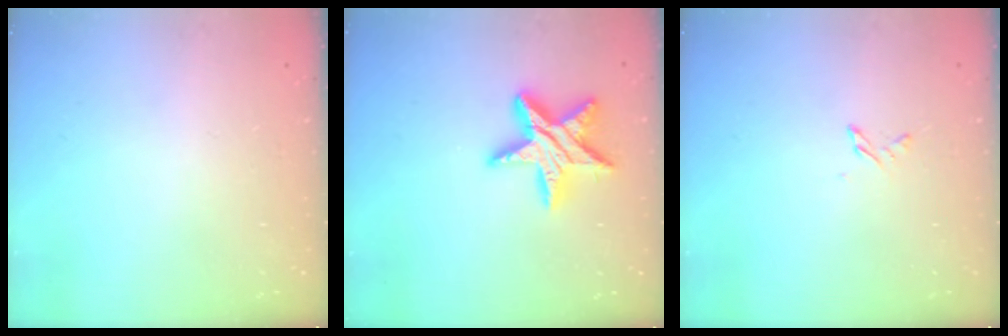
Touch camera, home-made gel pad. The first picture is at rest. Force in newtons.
{"total": 15.1, "press": 15.0, "slide": 1.4}
{"total": 2.6, "press": 2.6, "slide": 0.3}